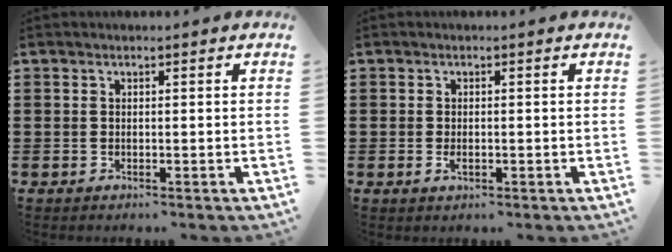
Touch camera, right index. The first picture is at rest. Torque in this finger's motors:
{"motor_torque": [0.98, 1.16, 0.14, 0.03]}